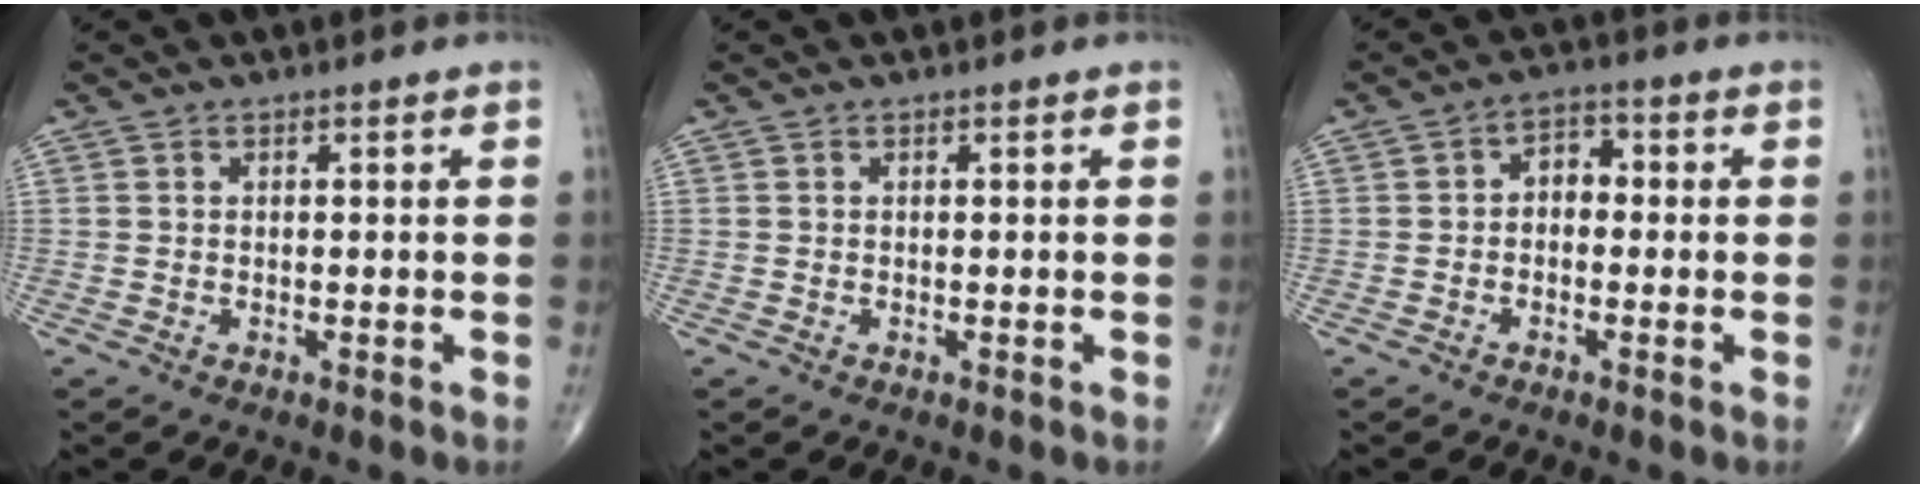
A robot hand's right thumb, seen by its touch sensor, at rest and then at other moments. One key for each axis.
{"total": 0.0}
{"total": 3.8, "fx": -0.4, "fy": 2.7, "fz": 2.6, "tx": -0.019, "ty": 0.015, "tz": -0.022}